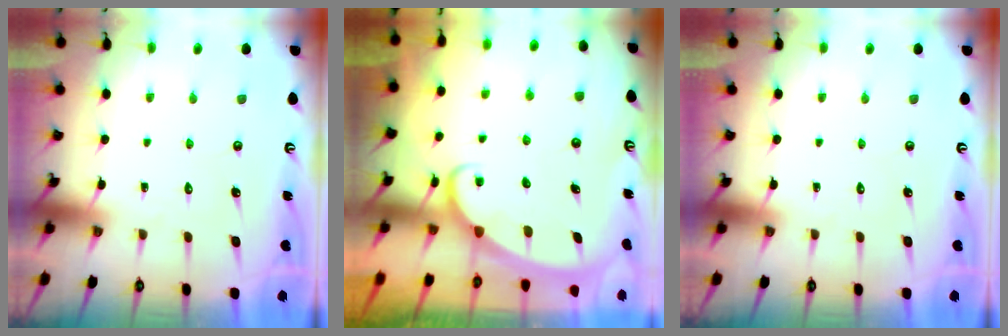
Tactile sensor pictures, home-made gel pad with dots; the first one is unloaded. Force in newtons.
{"total": 2.5, "press": 2.5, "slide": 0.3}
{"total": 0.0}